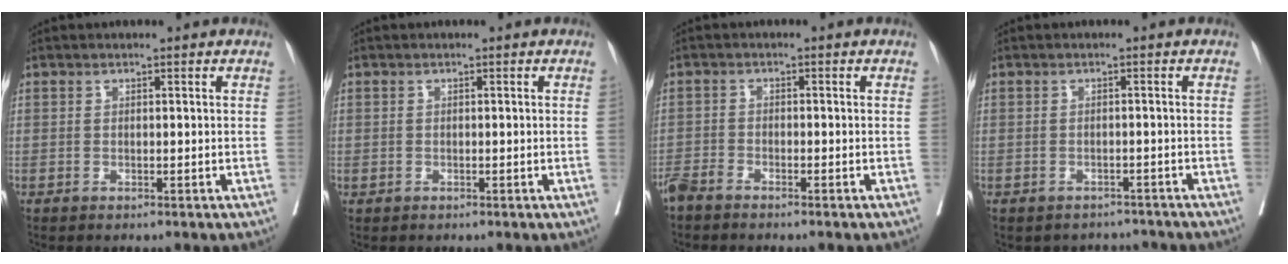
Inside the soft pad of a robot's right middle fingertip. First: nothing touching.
{"total": 0.0}
{"total": 2.7, "force": [-2.5, 0.1, 1.1], "torque": [-0.019, -0.005, -0.052]}
{"total": 4.1, "force": [-3.7, 1.7, -0.5], "torque": [0.012, 0.010, -0.044]}